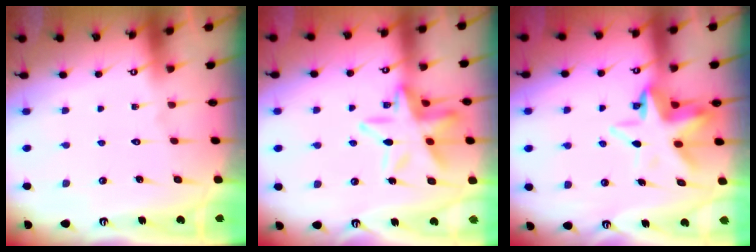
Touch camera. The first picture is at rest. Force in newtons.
{"total": 15.5, "press": 15.4, "slide": 1.5}
{"total": 9.4, "press": 9.2, "slide": 2.0}